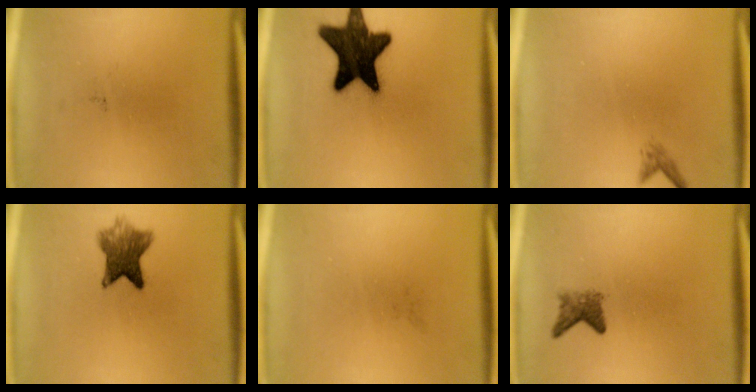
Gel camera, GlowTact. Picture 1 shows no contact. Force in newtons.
{"total": 17.2}
{"total": 1.0}
{"total": 6.9}
{"total": 0.0}
{"total": 2.3}